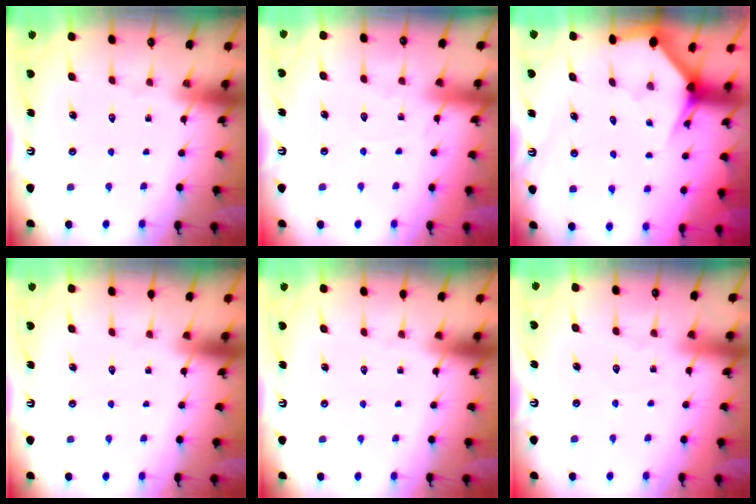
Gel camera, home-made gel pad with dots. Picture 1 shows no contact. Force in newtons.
{"total": 4.7, "press": 4.7, "slide": 0.5}
{"total": 2.8, "press": 2.8, "slide": 0.1}
{"total": 0.0}
{"total": 0.0}
{"total": 3.9, "press": 3.9, "slide": 0.4}